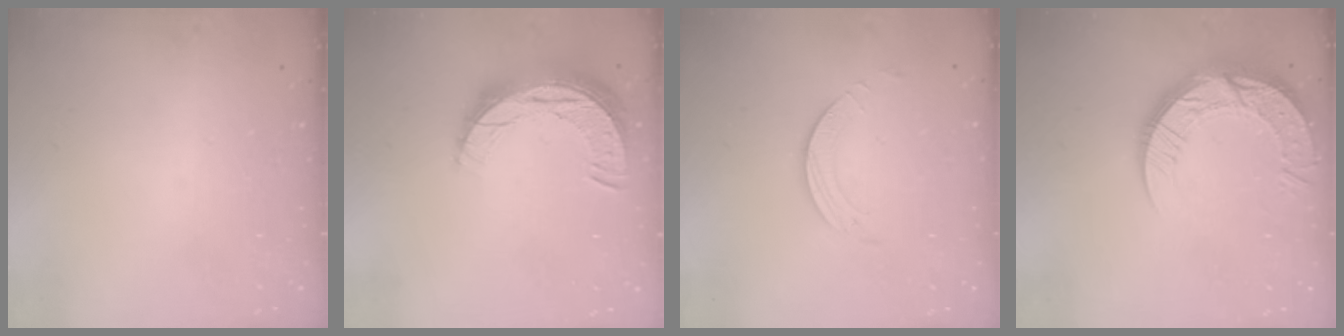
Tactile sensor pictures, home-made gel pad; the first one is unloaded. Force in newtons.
{"total": 10.9, "press": 10.9, "slide": 0.7}
{"total": 2.5, "press": 2.5, "slide": 0.2}
{"total": 16.6, "press": 16.5, "slide": 1.4}